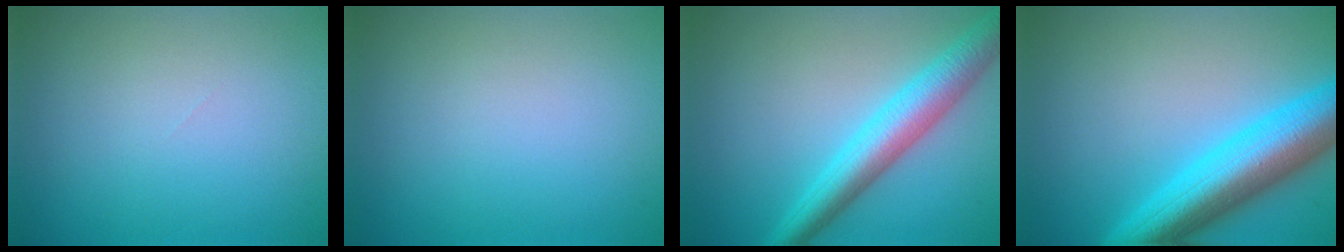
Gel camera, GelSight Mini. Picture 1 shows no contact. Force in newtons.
{"total": 0.0}
{"total": 5.8, "press": 5.8, "slide": 0.1}
{"total": 9.0, "press": 9.0, "slide": 0.4}